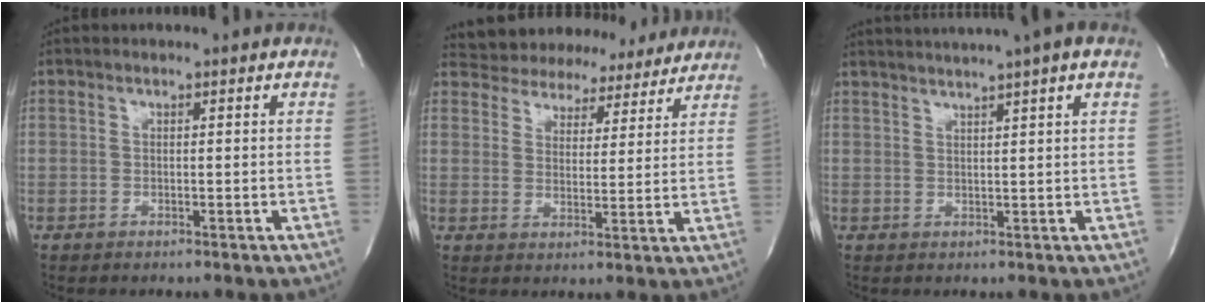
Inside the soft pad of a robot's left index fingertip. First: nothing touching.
{"total": 16.5, "force": [15.1, 6.0, 2.8], "torque": [-0.044, 0.018, 0.195]}
{"total": 10.1, "force": [8.0, -0.9, 6.0], "torque": [-0.100, 0.027, 0.098]}